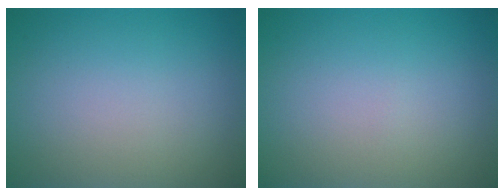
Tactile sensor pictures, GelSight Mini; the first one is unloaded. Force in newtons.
{"total": 0.0}